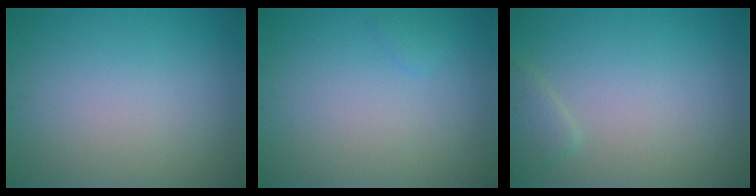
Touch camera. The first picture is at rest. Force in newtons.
{"total": 0.6, "press": 0.6, "slide": 0.0}
{"total": 1.5, "press": 1.5, "slide": 0.1}